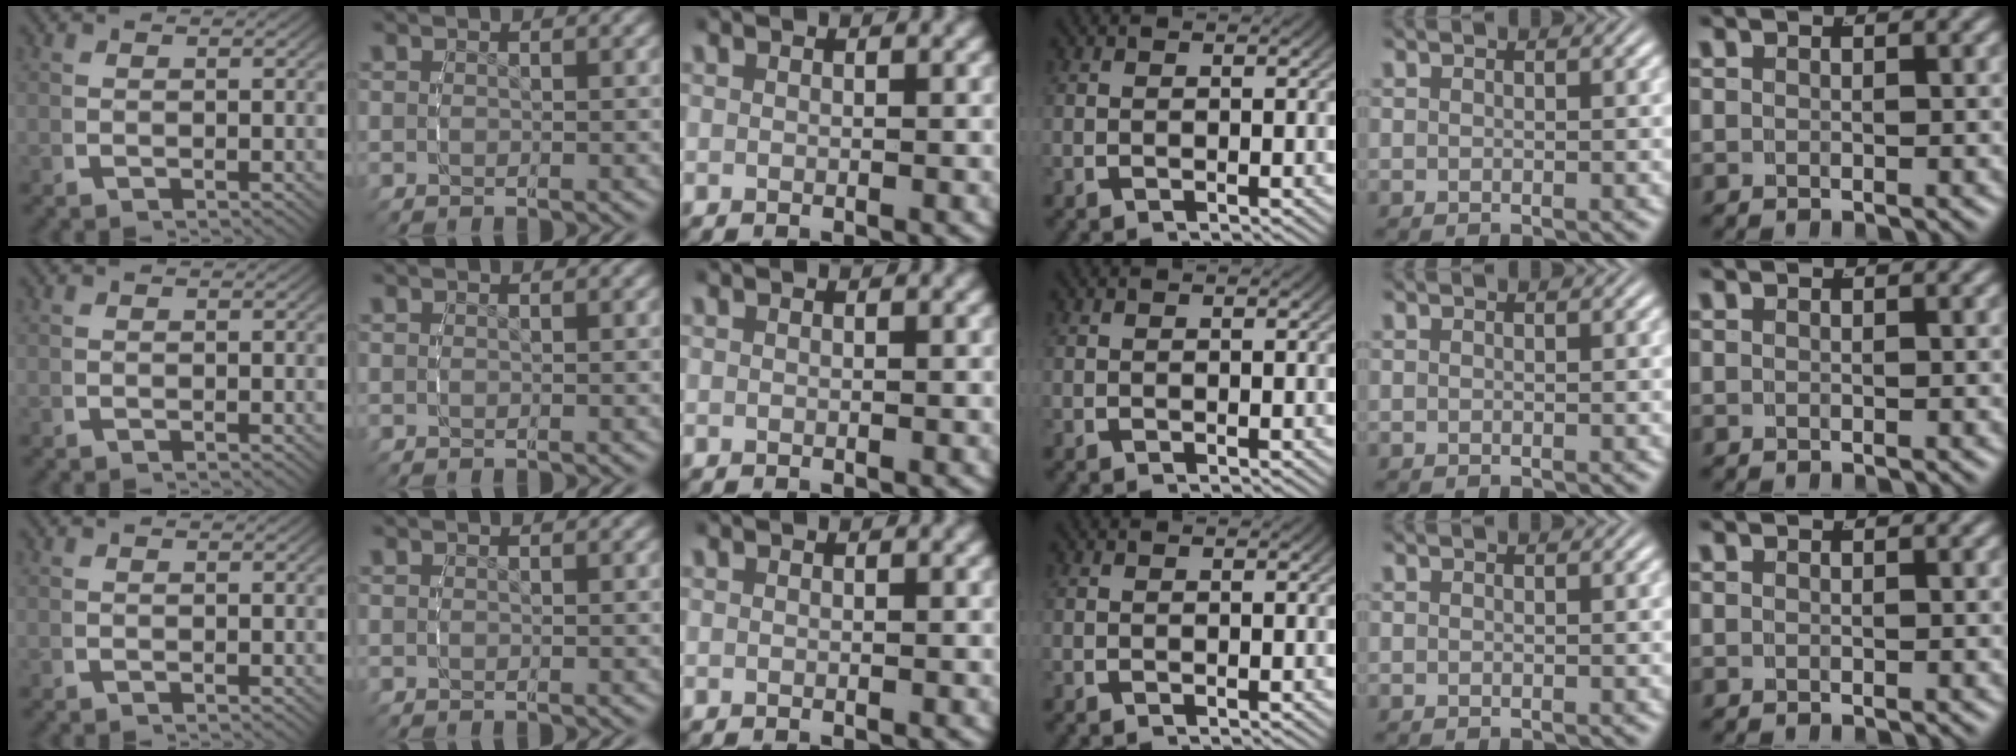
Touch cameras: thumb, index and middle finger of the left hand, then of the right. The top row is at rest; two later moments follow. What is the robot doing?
{"motion": "reach", "object": "jacket"}